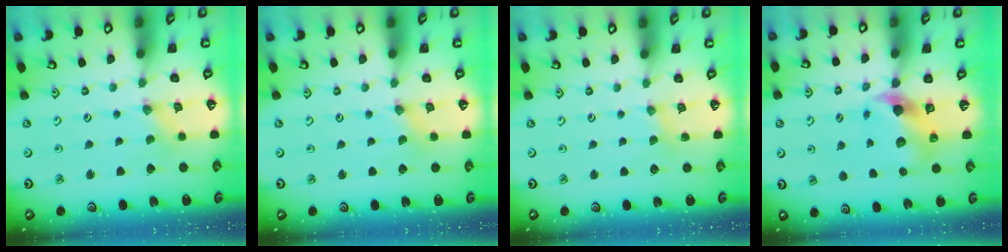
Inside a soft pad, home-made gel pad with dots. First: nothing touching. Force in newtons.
{"total": 2.2, "press": 2.2, "slide": 0.3}
{"total": 2.8, "press": 2.8, "slide": 0.3}
{"total": 7.0, "press": 6.9, "slide": 1.0}